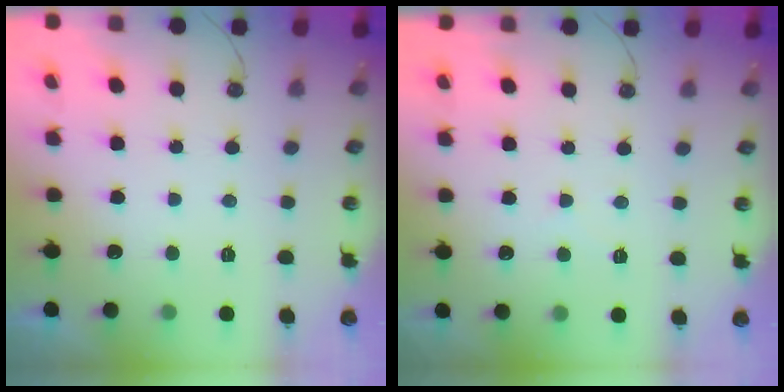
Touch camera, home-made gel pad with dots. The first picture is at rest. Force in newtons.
{"total": 2.5, "press": 2.5, "slide": 0.4}